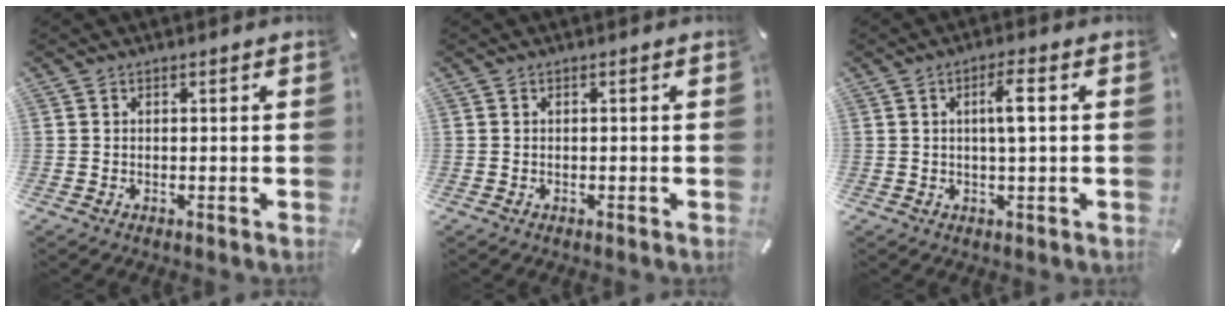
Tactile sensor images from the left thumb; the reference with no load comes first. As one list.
[{"total": 0.0}, {"total": 5.2, "force": [0.6, 0.9, 5.1], "torque": [-0.092, 0.001, 0.003]}]